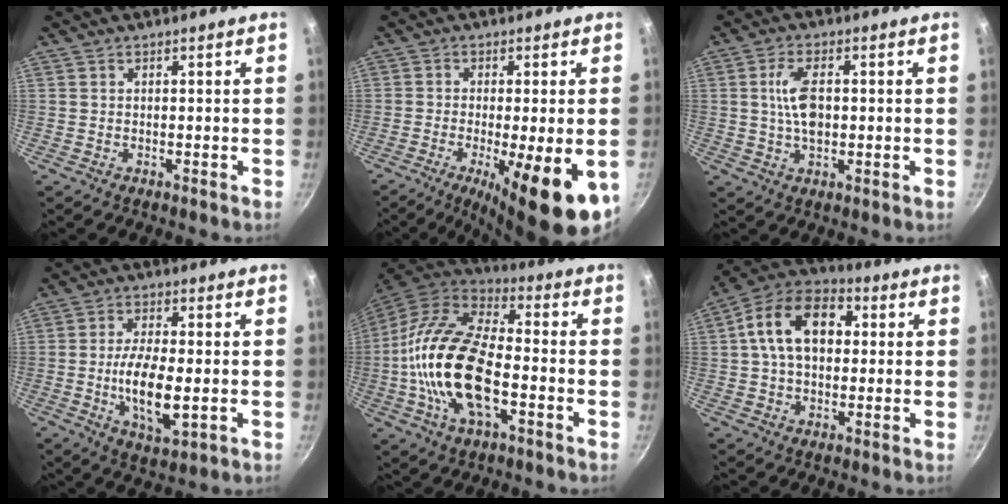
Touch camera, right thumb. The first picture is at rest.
{"total": 15.5, "force": [-5.5, 3.8, 14.0], "torque": [-0.207, -0.011, -0.075]}
{"total": 7.4, "force": [0.6, 3.8, 6.3], "torque": [-0.116, 0.008, 0.010]}
{"total": 10.8, "force": [-1.6, 4.2, 9.8], "torque": [-0.186, -0.001, -0.029]}
{"total": 21.3, "force": [-4.0, 10.6, 18.0], "torque": [-0.338, 0.030, -0.086]}
{"total": 14.7, "force": [2.4, 9.8, 10.7], "torque": [-0.149, 0.027, 0.020]}